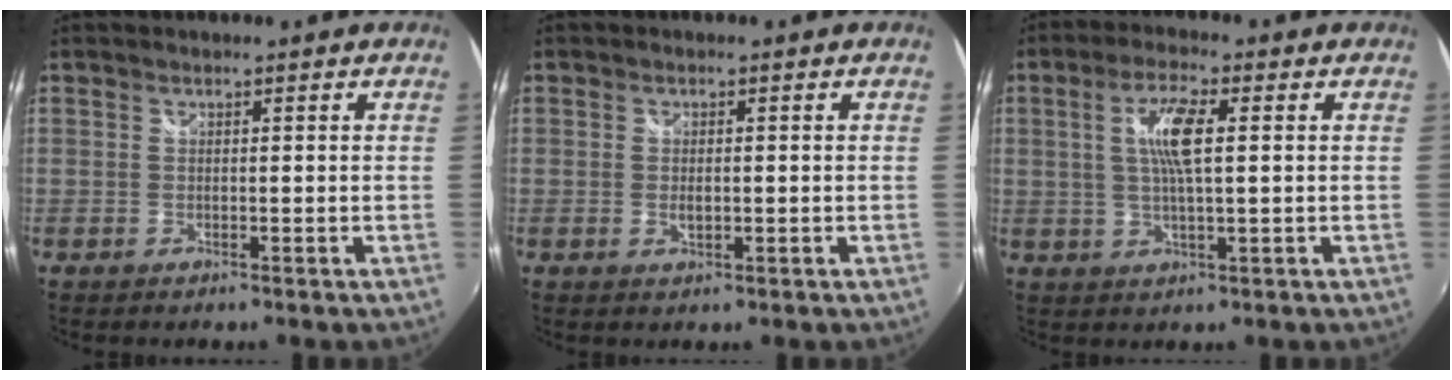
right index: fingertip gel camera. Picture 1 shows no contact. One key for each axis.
{"total": 2.0, "fx": -0.3, "fy": 1.1, "fz": 1.6, "tx": -0.027, "ty": -0.003, "tz": -0.004}
{"total": 7.1, "fx": 1.2, "fy": 1.3, "fz": 6.9, "tx": -0.130, "ty": 0.002, "tz": 0.023}